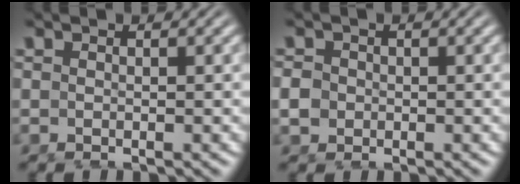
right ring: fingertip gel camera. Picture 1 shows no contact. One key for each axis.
{"total": 1.4, "fx": -0.2, "fy": 1.3, "fz": 0.6, "tx": -0.020, "ty": -0.005, "tz": -0.001}